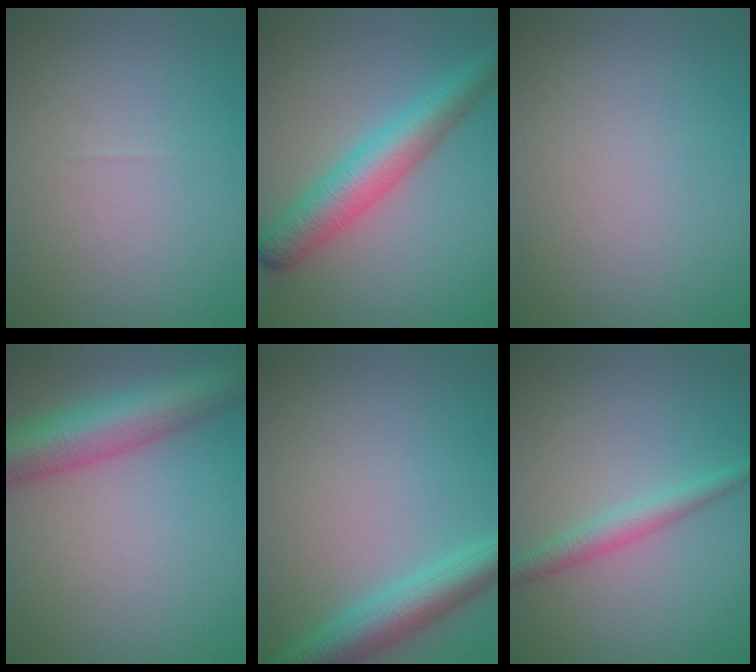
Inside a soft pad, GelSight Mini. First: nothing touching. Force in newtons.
{"total": 5.4, "press": 5.4, "slide": 0.1}
{"total": 0.0}
{"total": 7.7, "press": 7.7, "slide": 0.3}
{"total": 4.8, "press": 4.8, "slide": 0.2}
{"total": 2.3, "press": 2.3, "slide": 0.1}